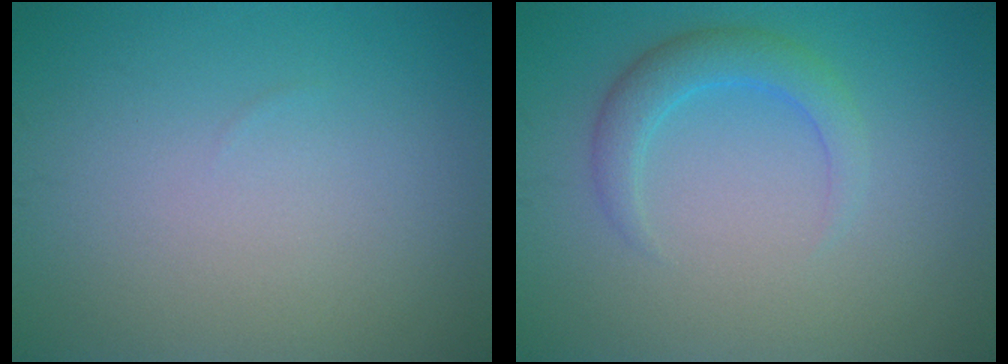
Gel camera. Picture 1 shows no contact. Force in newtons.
{"total": 2.8, "press": 2.8, "slide": 0.2}